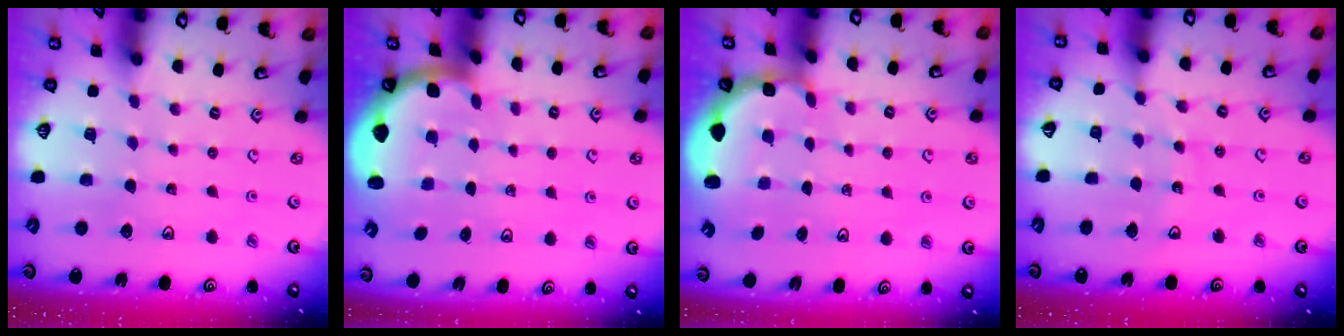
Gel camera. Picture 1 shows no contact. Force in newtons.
{"total": 1.9, "press": 1.9, "slide": 0.3}
{"total": 2.7, "press": 2.1, "slide": 1.7}
{"total": 7.3, "press": 7.3, "slide": 0.9}